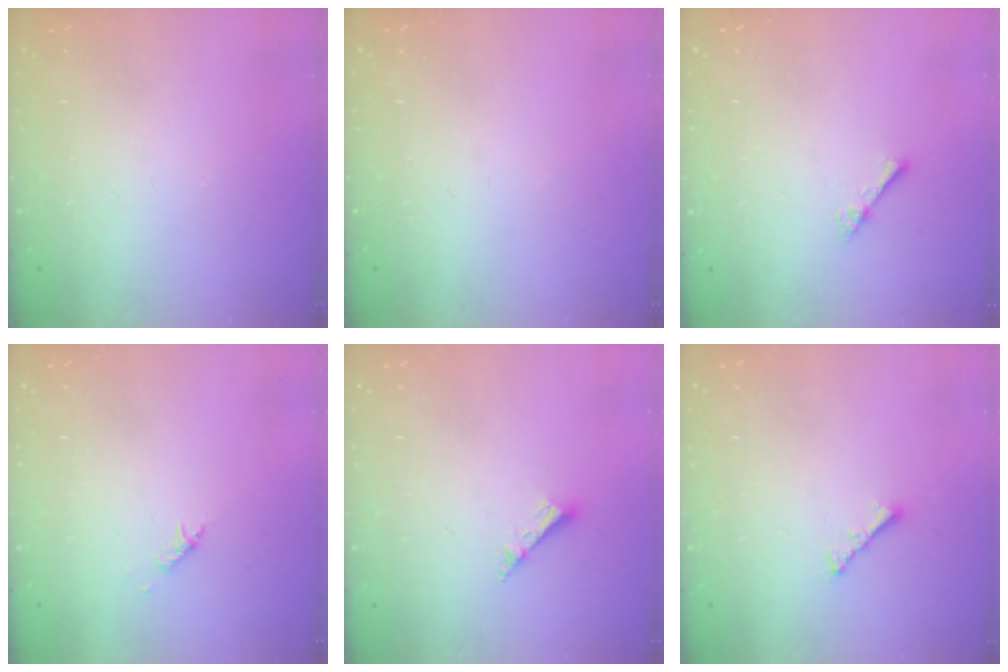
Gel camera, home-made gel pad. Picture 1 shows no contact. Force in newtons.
{"total": 0.0}
{"total": 1.0, "press": 1.0, "slide": 0.3}
{"total": 2.8, "press": 2.7, "slide": 0.6}
{"total": 3.8, "press": 3.8, "slide": 0.2}
{"total": 2.4, "press": 2.3, "slide": 0.6}